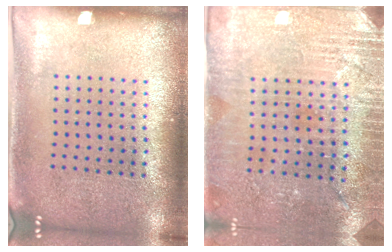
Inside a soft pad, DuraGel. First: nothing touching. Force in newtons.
{"total": 3.0, "press": 2.9, "slide": 0.5}